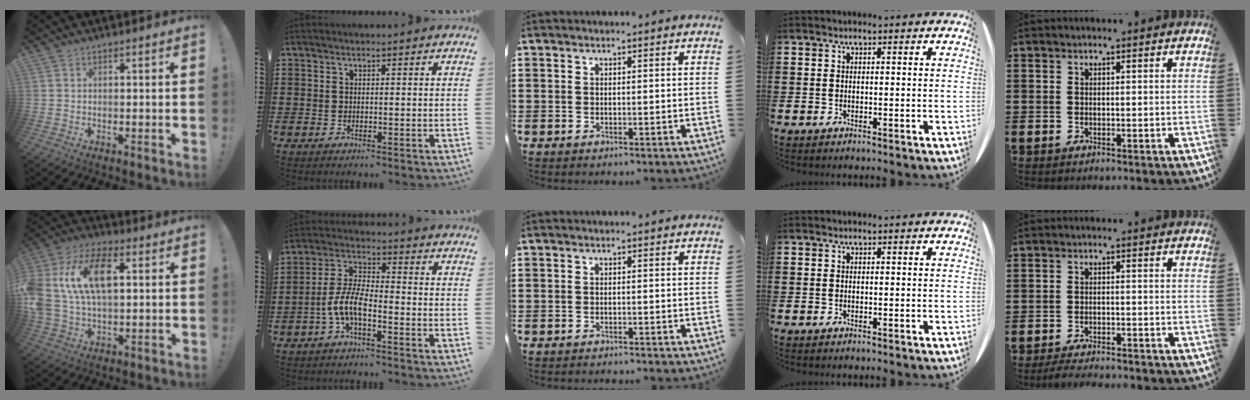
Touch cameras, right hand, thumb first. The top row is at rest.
{"thumb": {"total": 17.6, "force": [4.5, 10.7, 13.3], "torque": [-0.251, 0.001, 0.079]}, "index": {"total": 6.9, "force": [-3.1, 2.2, 5.7], "torque": [-0.146, -0.011, -0.066]}, "middle": {"total": 0.8, "force": [-0.8, -0.1, 0.1], "torque": [-0.004, 0.000, -0.017]}, "little": {"total": 2.2, "force": [-2.2, 0.0, 0.6], "torque": [-0.010, 0.007, -0.043]}}